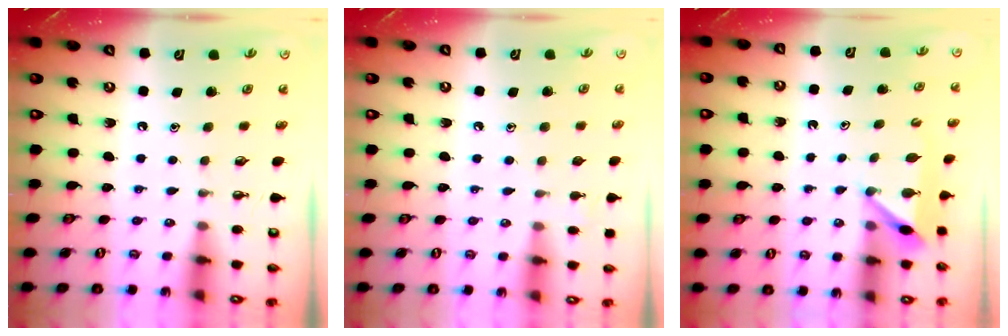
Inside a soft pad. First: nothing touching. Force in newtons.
{"total": 5.0, "press": 5.0, "slide": 0.6}
{"total": 6.5, "press": 6.5, "slide": 0.7}